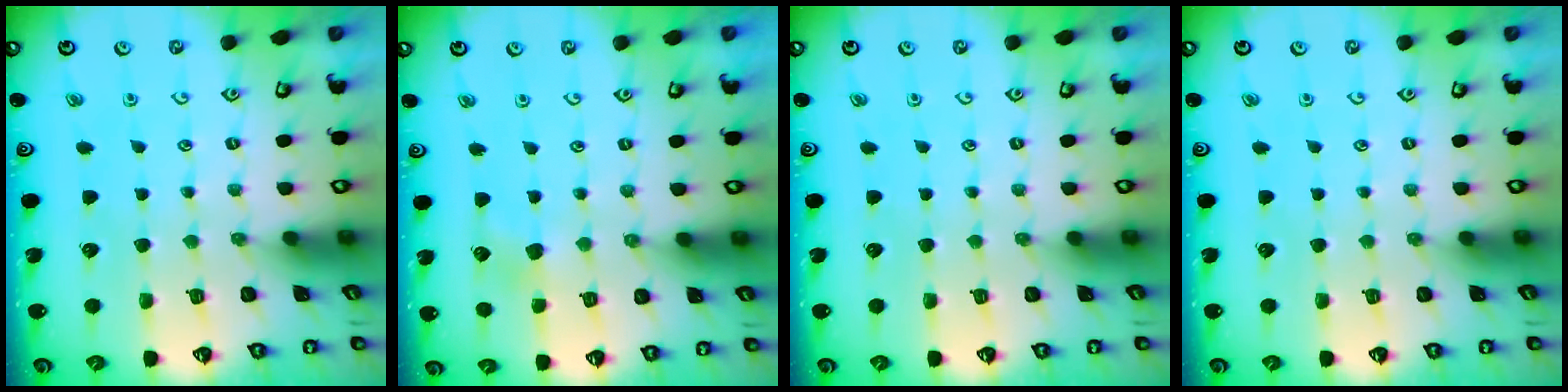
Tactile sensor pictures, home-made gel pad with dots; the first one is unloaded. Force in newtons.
{"total": 5.2, "press": 5.1, "slide": 0.4}
{"total": 0.0}
{"total": 0.0}